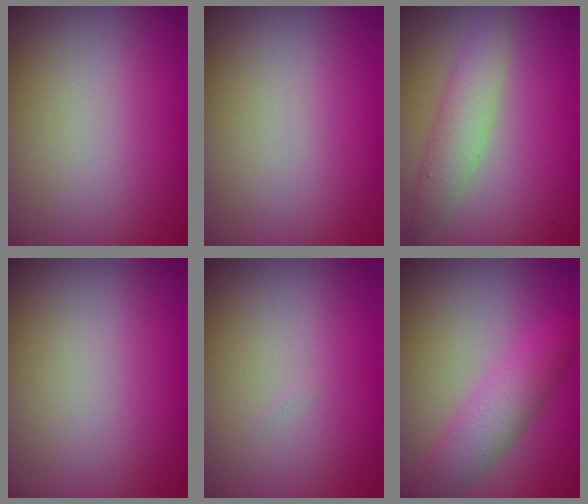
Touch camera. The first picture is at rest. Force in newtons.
{"total": 0.0}
{"total": 3.2, "press": 3.2, "slide": 0.1}
{"total": 0.0}
{"total": 0.0}
{"total": 3.9, "press": 3.9, "slide": 0.0}